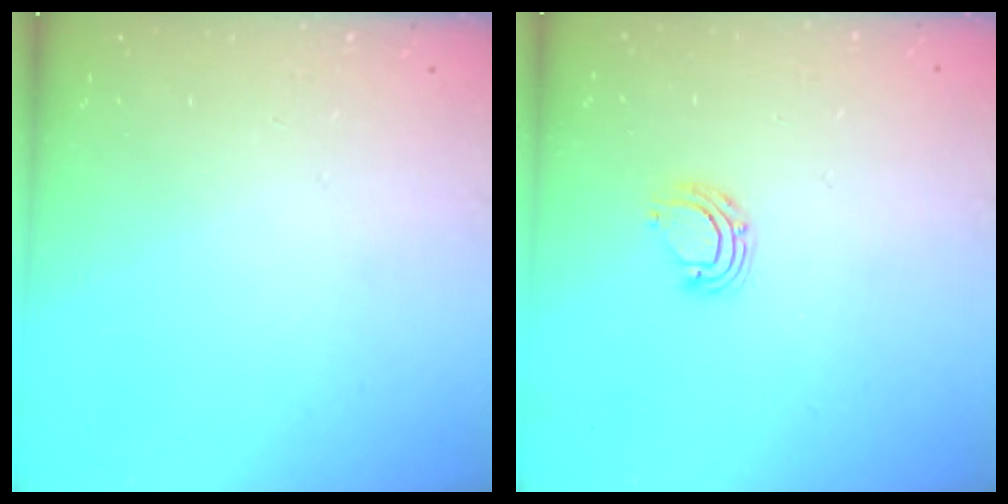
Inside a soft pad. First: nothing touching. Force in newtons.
{"total": 6.9, "press": 6.8, "slide": 0.9}